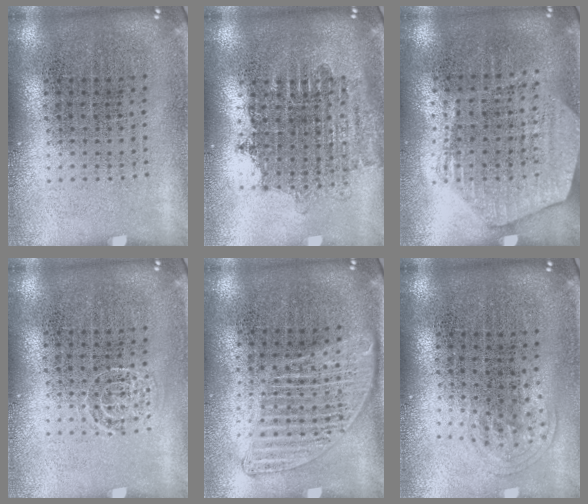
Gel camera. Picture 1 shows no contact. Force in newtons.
{"total": 1.6, "press": 1.3, "slide": 0.9}
{"total": 1.6, "press": 1.4, "slide": 0.8}
{"total": 0.9, "press": 0.9, "slide": 0.2}
{"total": 1.4, "press": 1.3, "slide": 0.6}
{"total": 1.0, "press": 0.6, "slide": 0.8}